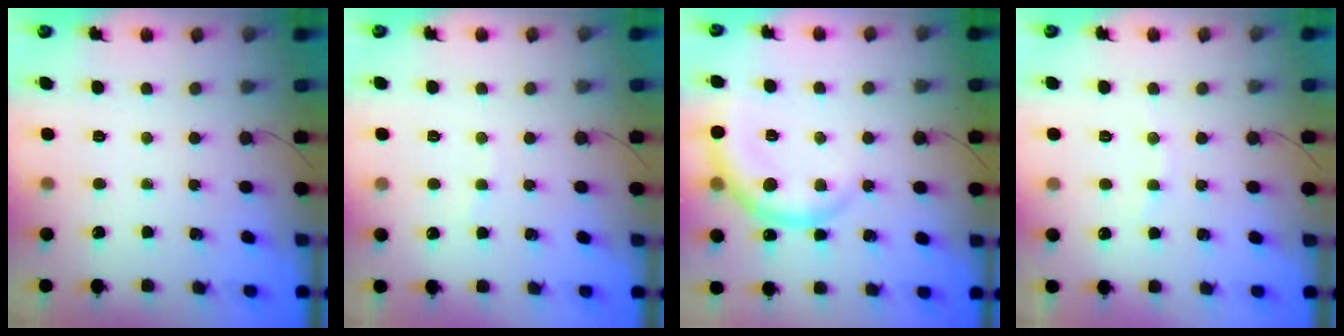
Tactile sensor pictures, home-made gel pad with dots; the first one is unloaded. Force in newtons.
{"total": 2.9, "press": 2.9, "slide": 0.7}
{"total": 9.8, "press": 9.8, "slide": 0.5}
{"total": 4.9, "press": 4.8, "slide": 0.9}